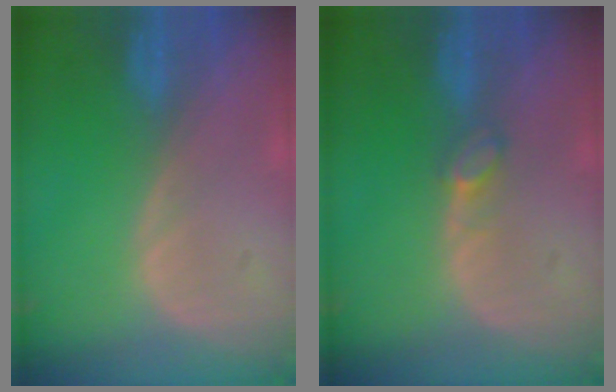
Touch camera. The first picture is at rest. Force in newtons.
{"total": 2.0, "press": 1.9, "slide": 0.2}